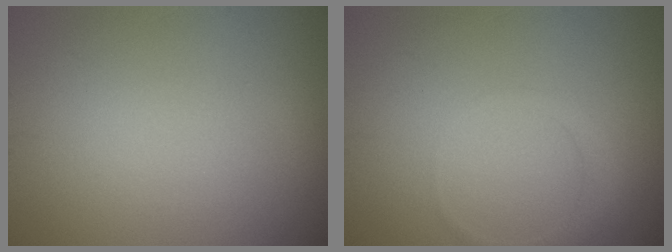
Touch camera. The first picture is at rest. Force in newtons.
{"total": 1.5, "press": 1.5, "slide": 0.1}